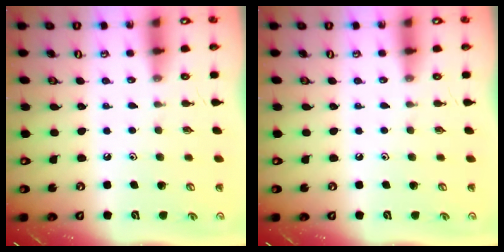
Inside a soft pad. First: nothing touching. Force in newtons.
{"total": 0.0}